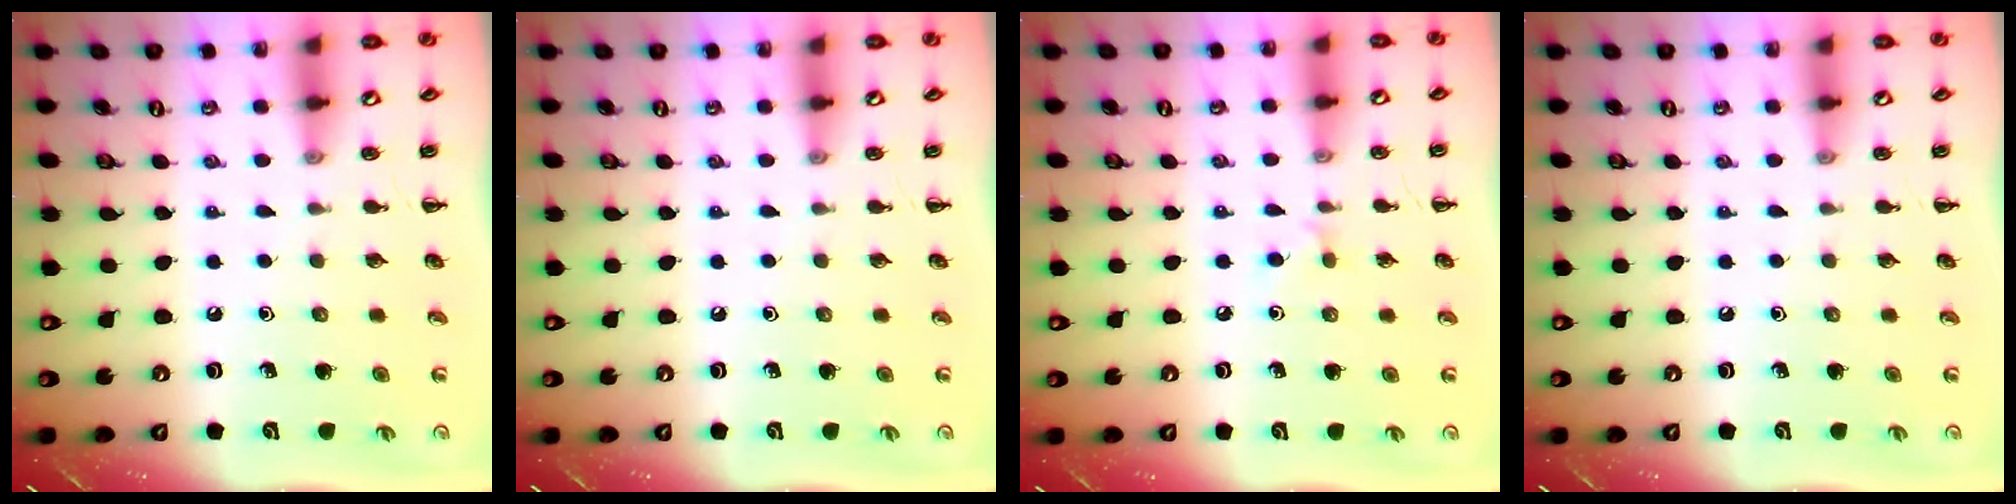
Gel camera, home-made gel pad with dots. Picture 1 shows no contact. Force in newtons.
{"total": 0.0}
{"total": 4.8, "press": 4.6, "slide": 1.5}
{"total": 0.0}